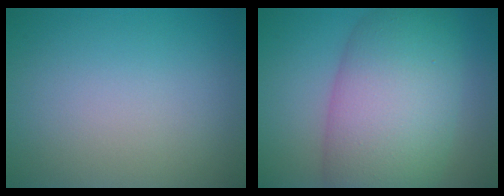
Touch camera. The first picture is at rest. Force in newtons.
{"total": 11.4, "press": 11.4, "slide": 0.5}